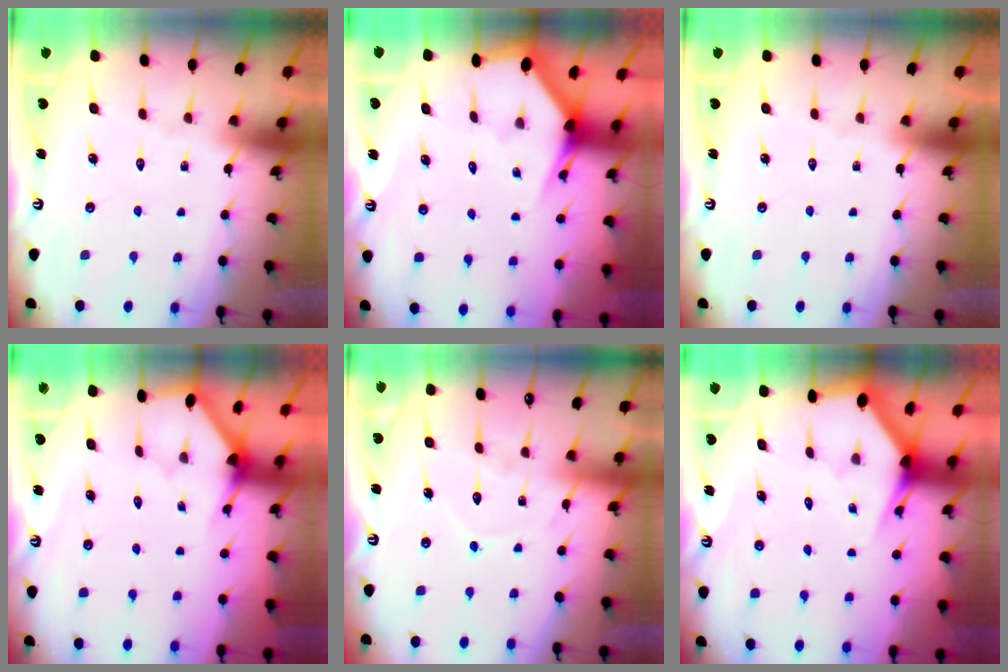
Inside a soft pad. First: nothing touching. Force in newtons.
{"total": 3.1, "press": 3.1, "slide": 0.1}
{"total": 0.0}
{"total": 2.9, "press": 2.8, "slide": 0.4}
{"total": 7.4, "press": 7.4, "slide": 0.8}
{"total": 2.8, "press": 2.8, "slide": 0.0}